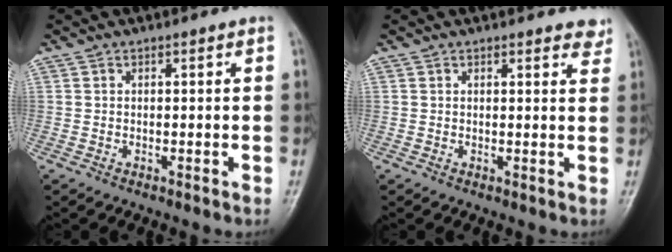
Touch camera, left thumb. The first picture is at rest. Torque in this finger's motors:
{"motor_torque": [-0.09, -0.05, -0.01, -0.02, 0.03]}